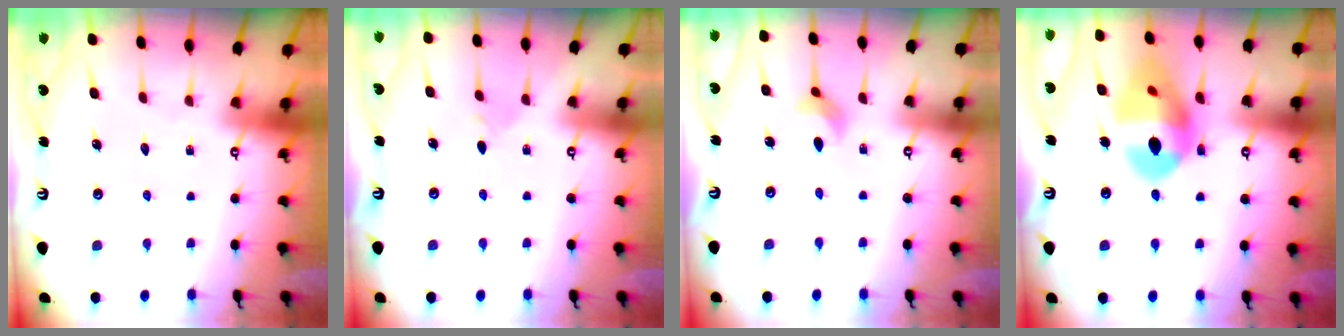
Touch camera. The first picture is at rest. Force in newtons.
{"total": 2.7, "press": 2.6, "slide": 0.7}
{"total": 2.9, "press": 2.9, "slide": 0.4}
{"total": 17.3, "press": 17.2, "slide": 1.9}